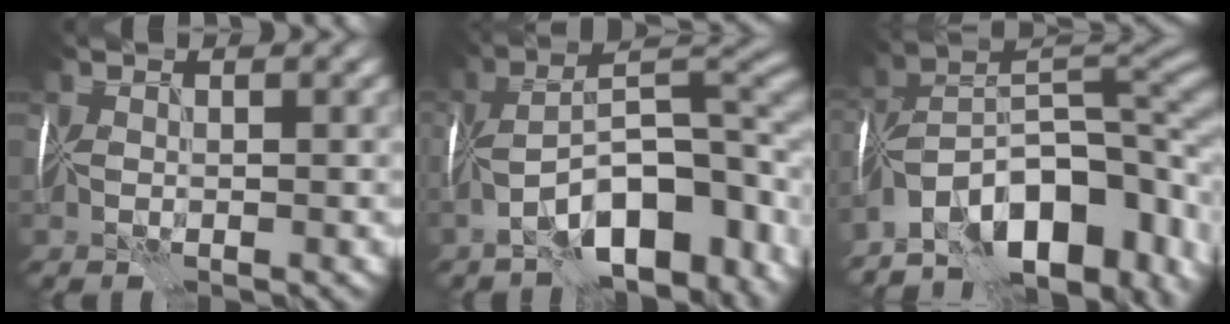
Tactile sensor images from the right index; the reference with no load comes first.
{"total": 14.0, "force": [-5.6, 5.8, 11.4], "torque": [-0.169, 0.019, -0.087]}
{"total": 16.0, "force": [-8.0, 7.9, 11.4], "torque": [-0.179, 0.016, -0.140]}